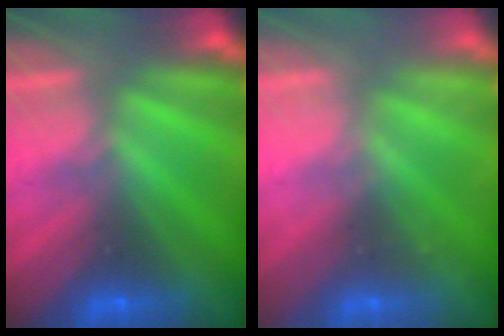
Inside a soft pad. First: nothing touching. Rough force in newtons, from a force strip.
{"total": 2.0}